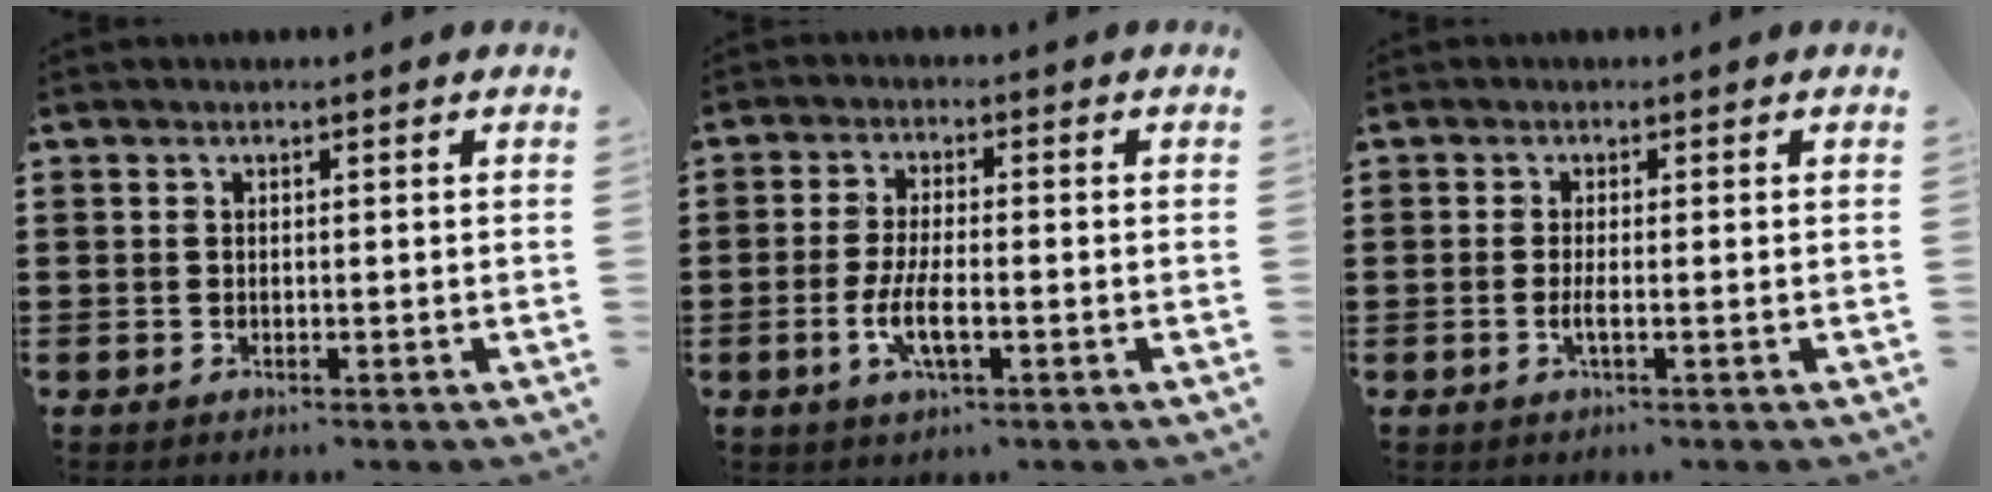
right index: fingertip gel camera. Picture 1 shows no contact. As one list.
[{"total": 5.2, "force": [-1.8, 1.6, 4.7], "torque": [-0.099, -0.003, -0.036]}, {"total": 1.6, "force": [-0.4, 0.1, 1.6], "torque": [-0.035, -0.005, -0.009]}]